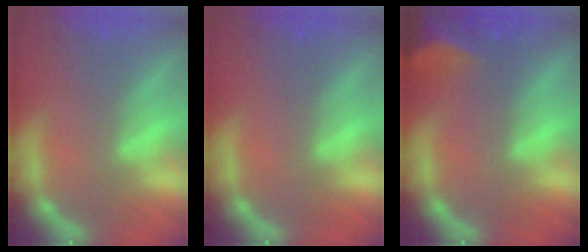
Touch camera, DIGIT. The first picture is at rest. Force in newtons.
{"total": 0.0}
{"total": 7.0}